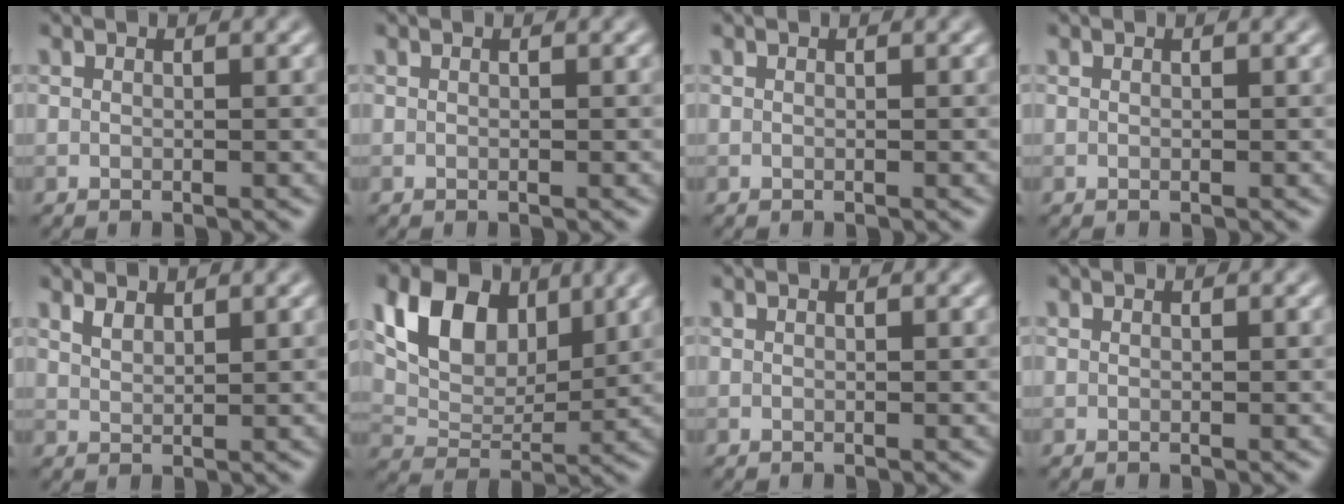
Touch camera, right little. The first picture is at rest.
{"total": 0.0}
{"total": 0.0}
{"total": 0.0}
{"total": 1.4, "force": [1.2, 0.4, 0.5], "torque": [-0.015, 0.001, 0.026]}
{"total": 8.3, "force": [3.9, 5.2, 5.1], "torque": [-0.098, -0.003, 0.070]}
{"total": 0.0}
{"total": 0.0}